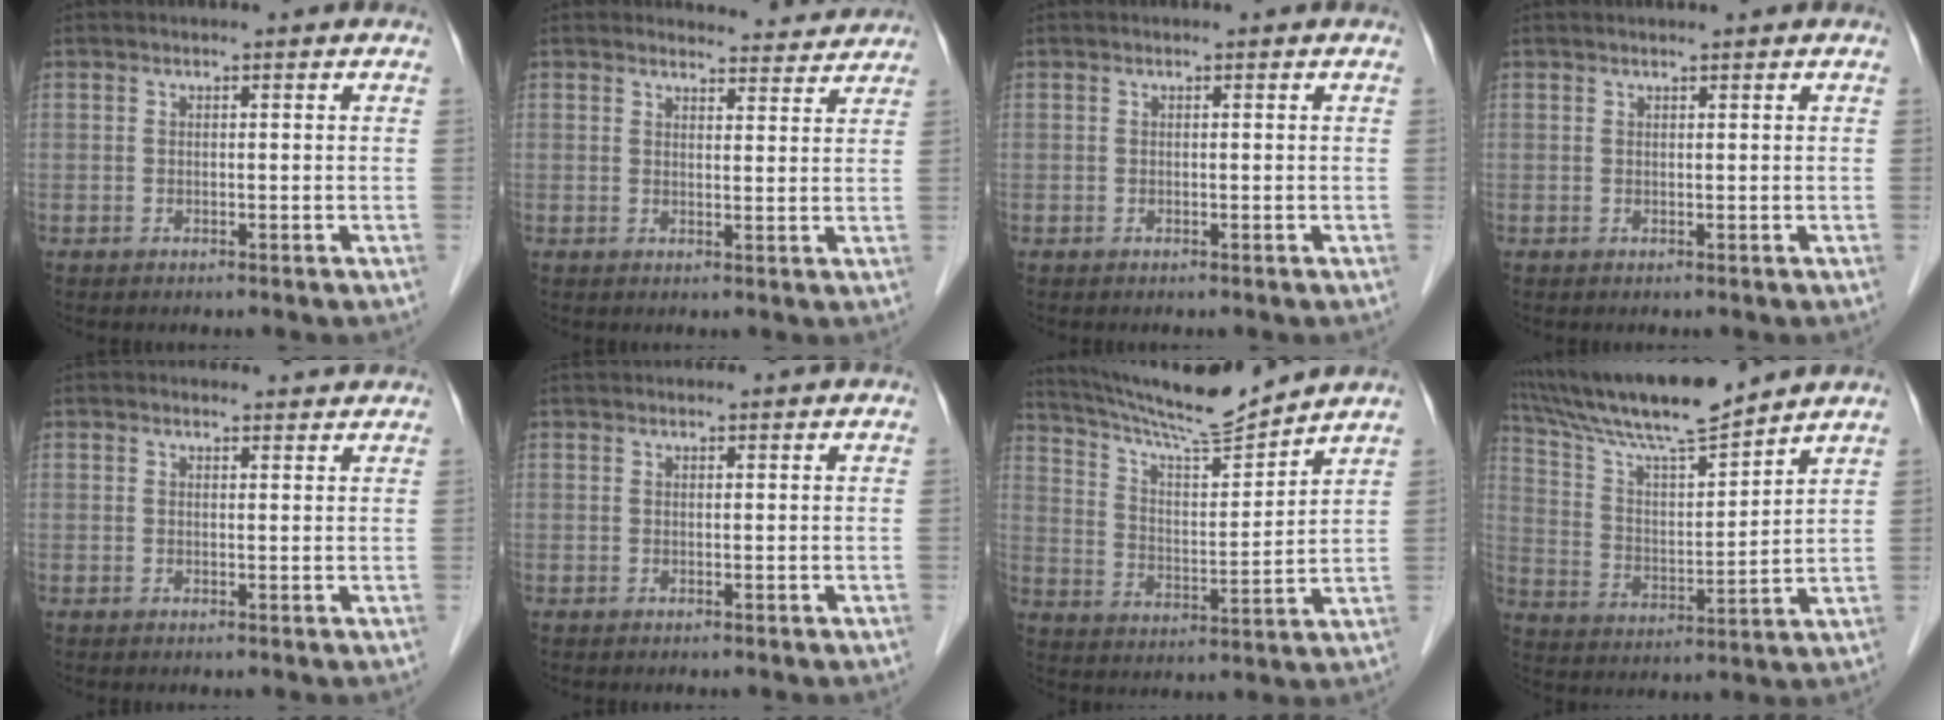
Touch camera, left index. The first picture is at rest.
{"total": 5.2, "force": [5.1, 1.0, -0.3], "torque": [0.004, -0.001, 0.052]}
{"total": 0.0}
{"total": 0.8, "force": [0.8, -0.1, 0.4], "torque": [-0.007, 0.007, 0.016]}
{"total": 2.3, "force": [2.2, 0.5, 0.0], "torque": [-0.007, 0.003, 0.025]}
{"total": 2.5, "force": [2.4, 0.4, 0.7], "torque": [-0.007, 0.032, 0.037]}
{"total": 13.1, "force": [12.4, -0.6, 4.0], "torque": [-0.078, -0.002, 0.214]}
{"total": 14.8, "force": [13.3, 0.2, 6.6], "torque": [-0.130, 0.010, 0.239]}